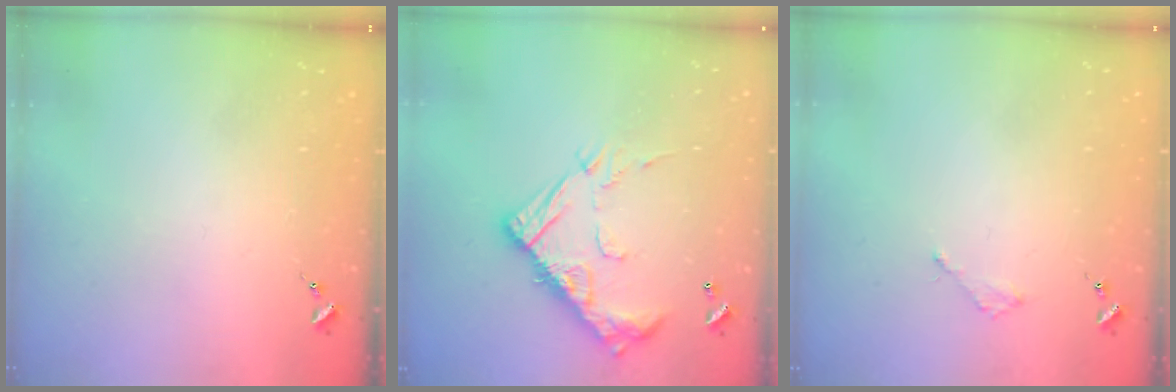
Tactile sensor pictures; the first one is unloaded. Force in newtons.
{"total": 17.5, "press": 17.4, "slide": 1.3}
{"total": 2.0, "press": 2.0, "slide": 0.3}